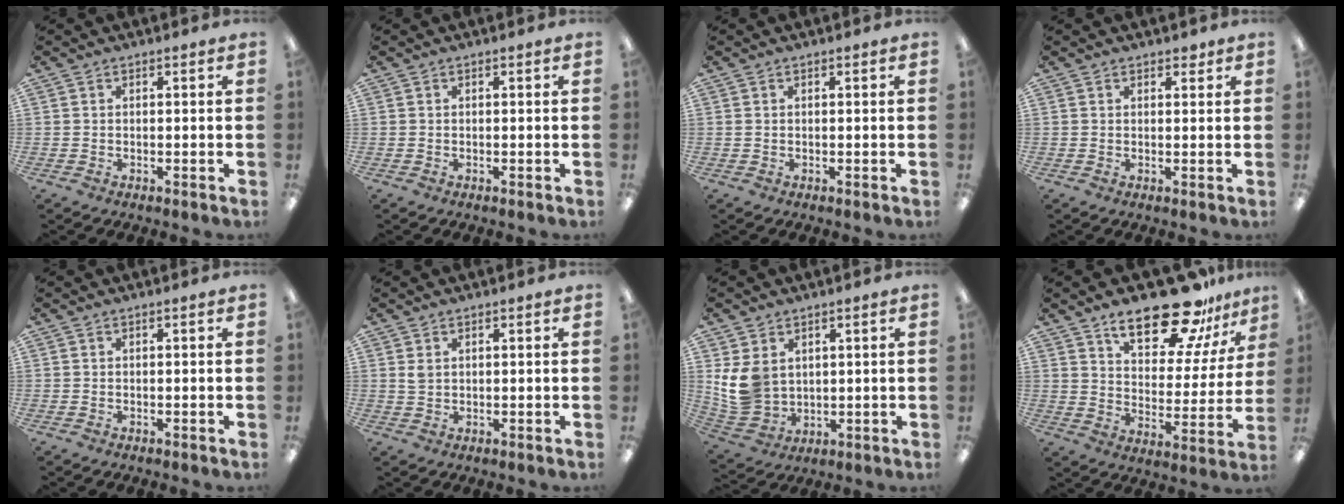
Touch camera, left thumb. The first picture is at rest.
{"total": 0.0}
{"total": 0.5, "force": [0.2, 0.4, 0.3], "torque": [-0.007, 0.004, 0.003]}
{"total": 1.7, "force": [1.3, 0.9, 0.5], "torque": [-0.001, -0.002, 0.023]}
{"total": 0.0}
{"total": 2.0, "force": [1.0, 1.4, 1.0], "torque": [-0.023, 0.004, 0.018]}
{"total": 9.9, "force": [2.9, 8.0, 5.0], "torque": [-0.130, -0.007, 0.061]}
{"total": 19.1, "force": [14.1, 7.5, 10.4], "torque": [-0.157, -0.086, 0.240]}